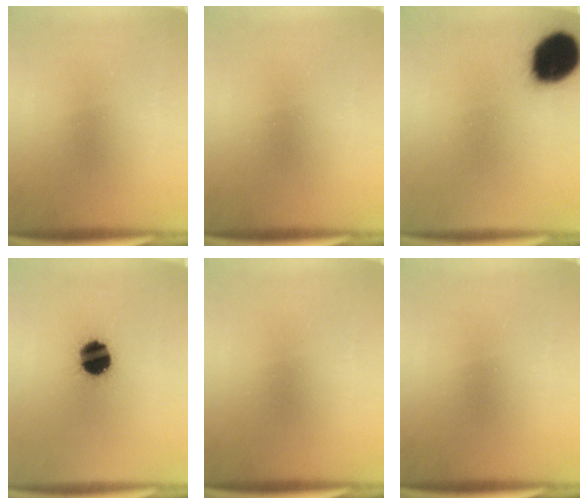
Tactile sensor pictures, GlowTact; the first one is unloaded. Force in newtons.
{"total": 0.0}
{"total": 12.6}
{"total": 13.4}
{"total": 0.0}
{"total": 0.0}